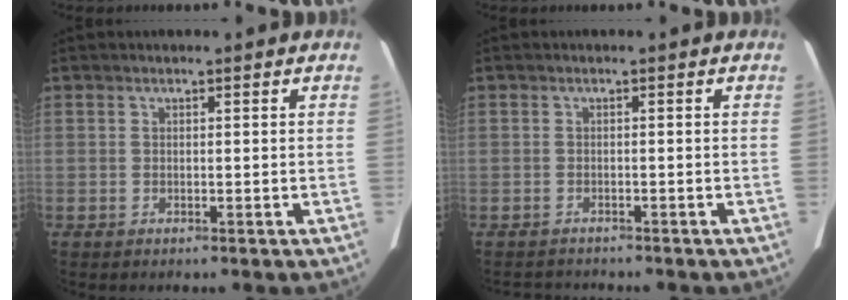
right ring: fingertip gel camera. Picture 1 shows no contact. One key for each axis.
{"total": 3.1, "fx": -3.0, "fy": 0.7, "fz": 0.5, "tx": -0.008, "ty": -0.009, "tz": -0.042}